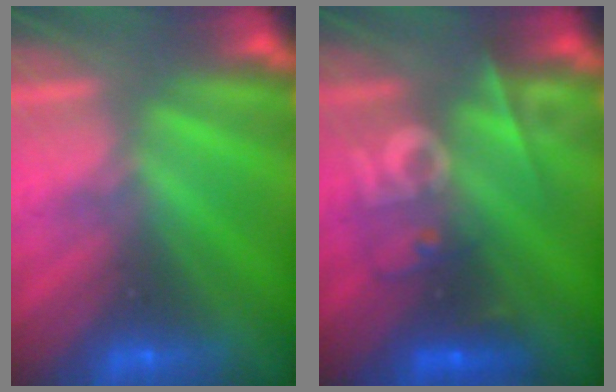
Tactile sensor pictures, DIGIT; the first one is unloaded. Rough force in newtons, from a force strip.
{"total": 2.5}